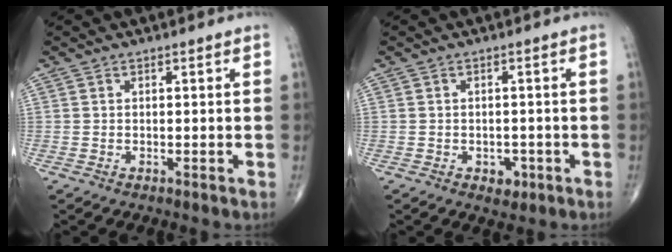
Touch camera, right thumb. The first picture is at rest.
{"total": 2.6, "force": [-1.1, 1.9, 1.4], "torque": [-0.009, 0.003, -0.010]}